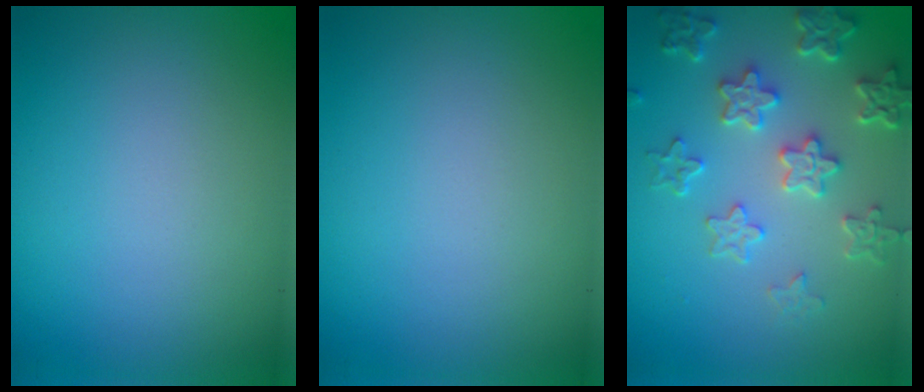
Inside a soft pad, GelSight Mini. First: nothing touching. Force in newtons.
{"total": 0.0}
{"total": 5.1, "press": 4.2, "slide": 2.9}